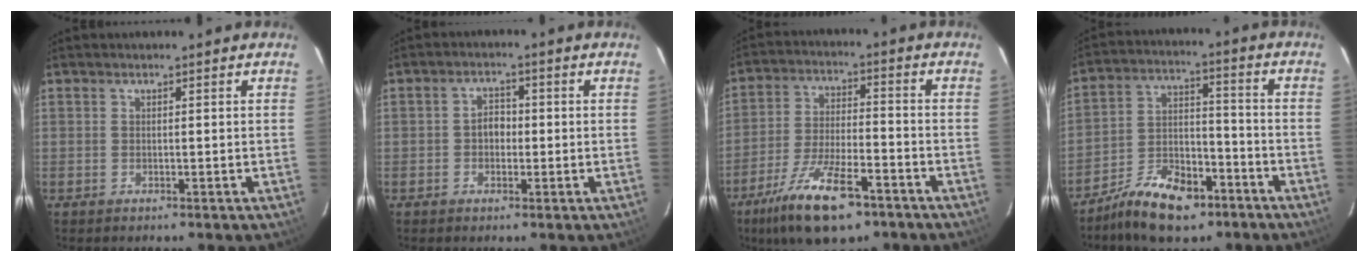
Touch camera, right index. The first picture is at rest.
{"total": 3.2, "force": [-0.4, 2.6, 1.9], "torque": [-0.032, 0.011, -0.006]}
{"total": 15.2, "force": [-9.7, 5.0, 10.6], "torque": [-0.219, -0.026, -0.172]}
{"total": 13.6, "force": [-9.4, 6.3, 7.6], "torque": [-0.153, 0.009, -0.159]}